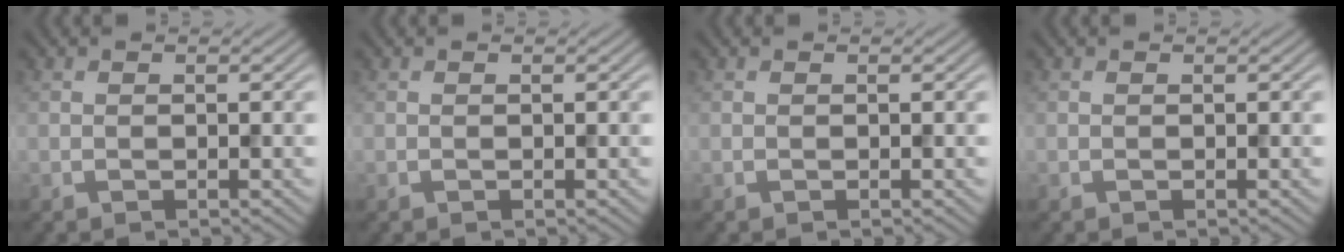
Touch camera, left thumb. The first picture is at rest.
{"total": 0.0}
{"total": 0.0}
{"total": 0.0}